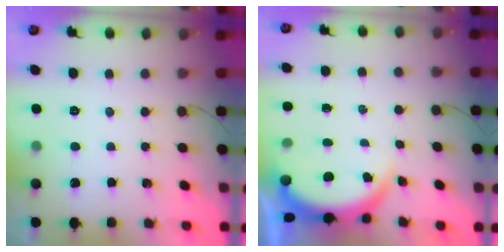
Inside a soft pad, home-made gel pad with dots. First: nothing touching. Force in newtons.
{"total": 4.0, "press": 4.0, "slide": 0.2}